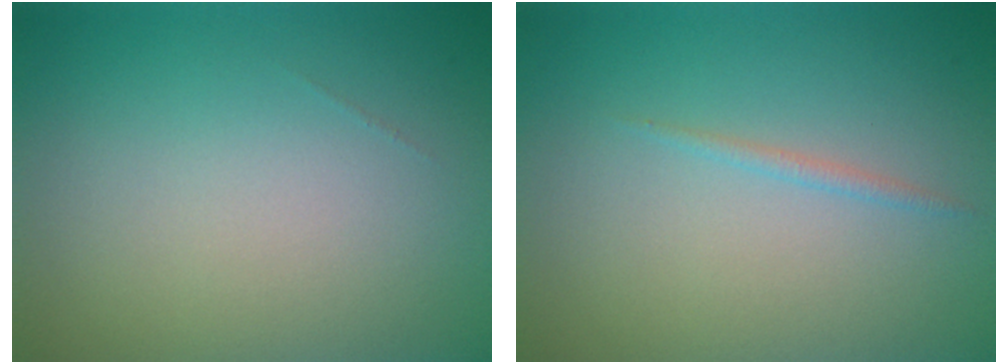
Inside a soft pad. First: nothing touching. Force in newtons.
{"total": 0.8, "press": 0.8, "slide": 0.1}